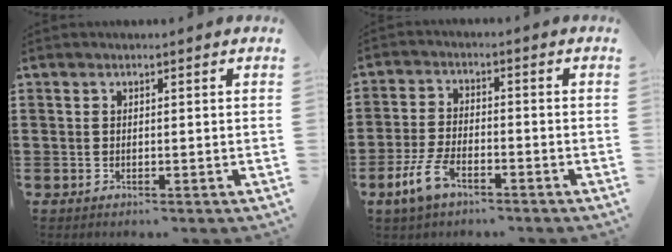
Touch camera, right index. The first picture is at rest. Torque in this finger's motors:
{"motor_torque": [0.53, 0.51, 0.38, 0.08]}